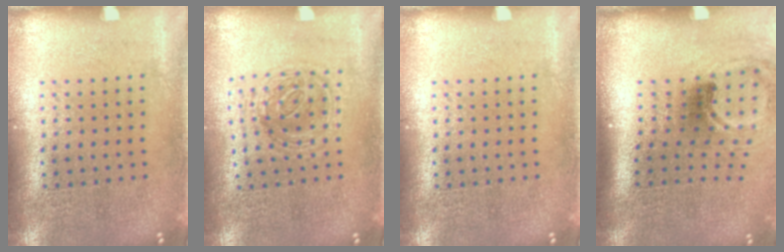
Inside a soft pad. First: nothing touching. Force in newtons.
{"total": 1.1, "press": 1.1, "slide": 0.3}
{"total": 0.0}
{"total": 1.8, "press": 1.2, "slide": 1.3}